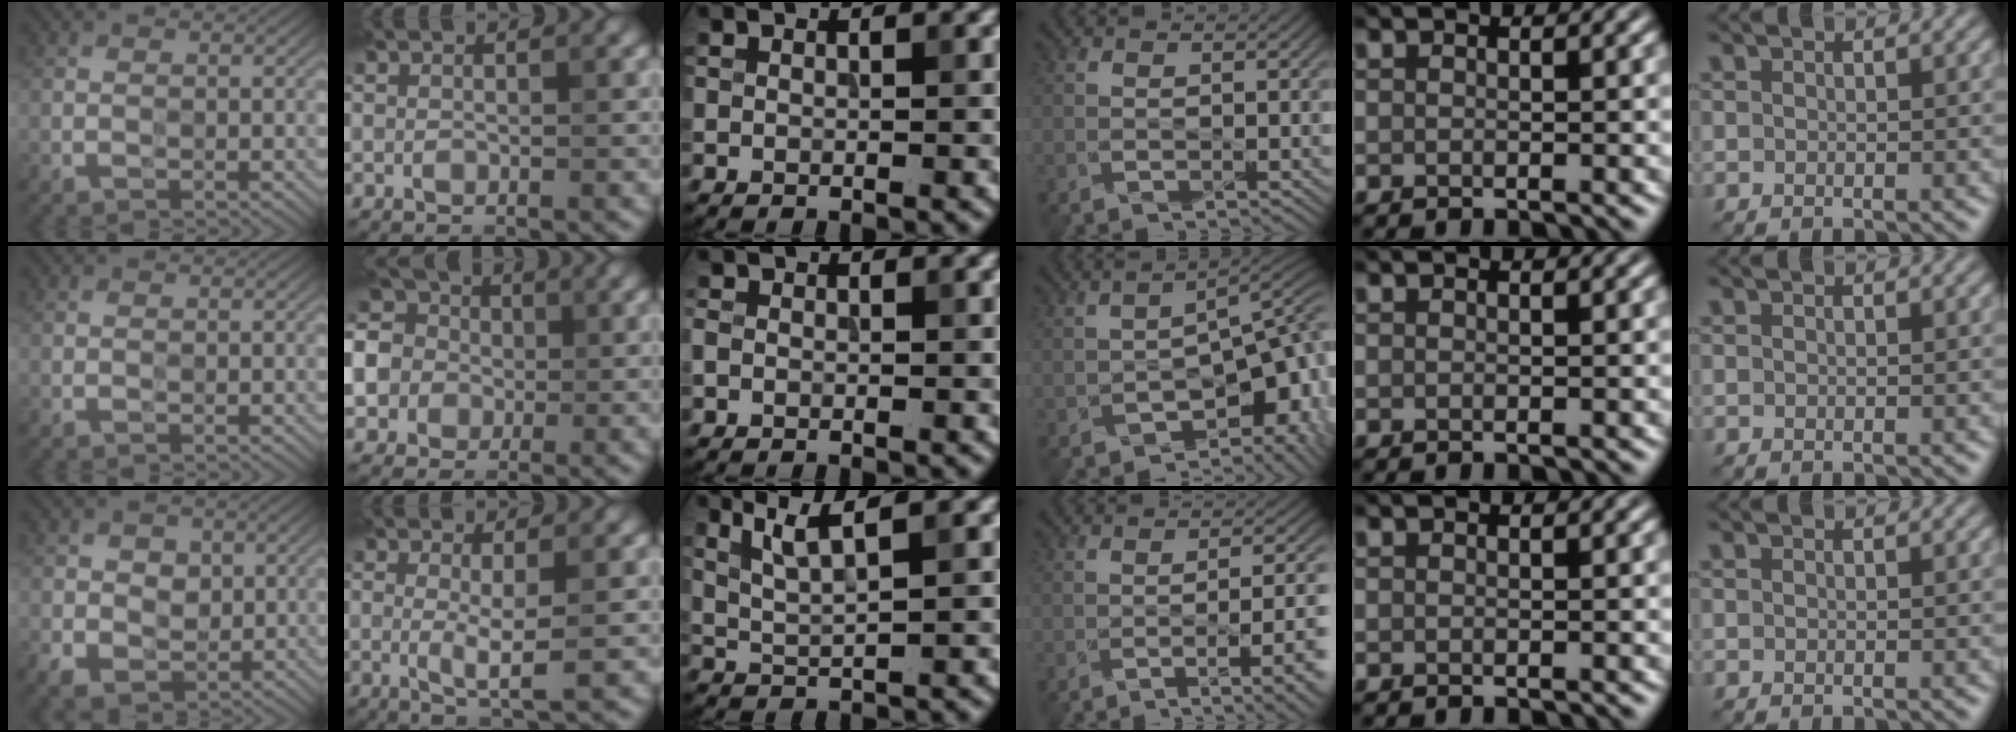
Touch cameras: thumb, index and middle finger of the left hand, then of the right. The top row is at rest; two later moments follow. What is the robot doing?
{"motion": "wipe", "object": "compact mirror"}